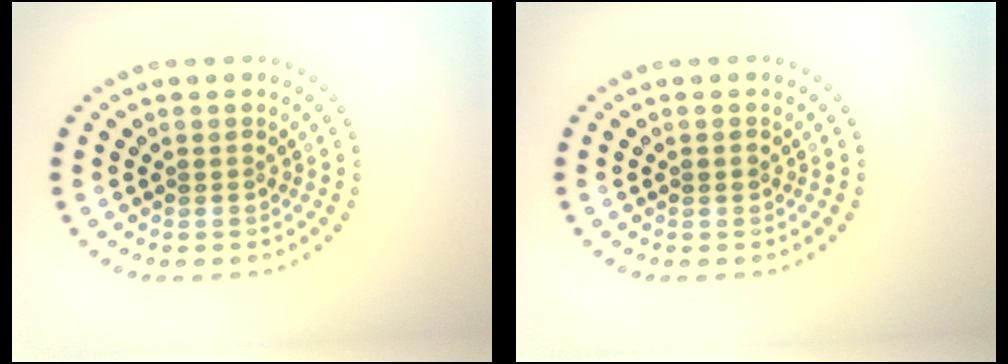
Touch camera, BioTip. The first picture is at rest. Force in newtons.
{"total": 0.6, "press": 0.6, "slide": 0.2}